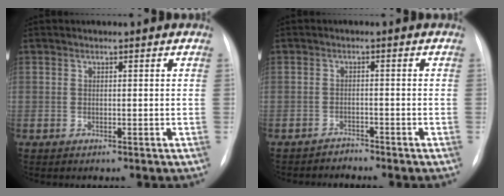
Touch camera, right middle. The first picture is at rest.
{"total": 1.8, "force": [-1.6, 0.0, -0.8], "torque": [0.018, -0.010, -0.027]}